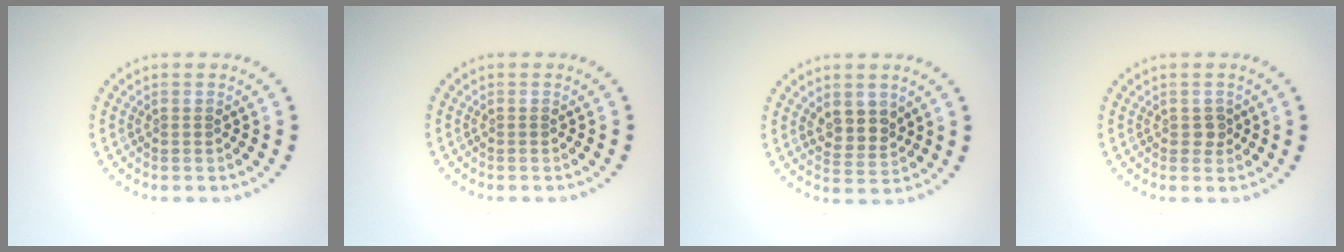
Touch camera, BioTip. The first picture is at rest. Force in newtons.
{"total": 0.0}
{"total": 2.6, "press": 2.3, "slide": 1.2}
{"total": 0.9, "press": 0.8, "slide": 0.3}